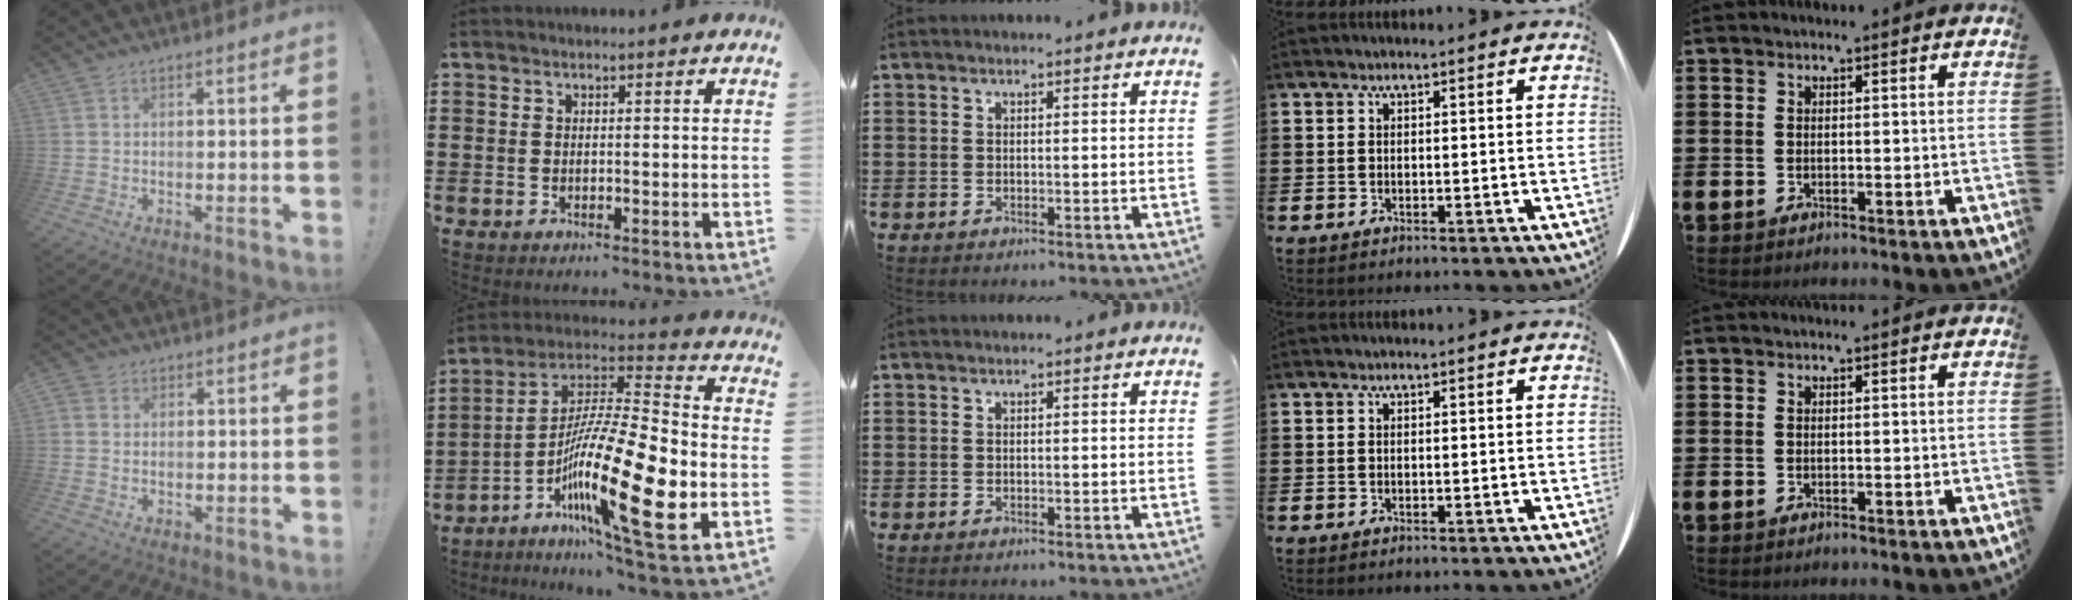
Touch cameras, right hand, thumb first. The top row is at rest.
{"thumb": {"total": 2.1, "force": [0.6, 1.9, 0.7], "torque": [-0.008, -0.003, 0.010]}, "index": {"total": 20.2, "force": [-7.7, 3.5, 18.4], "torque": [-0.354, -0.004, -0.130]}}